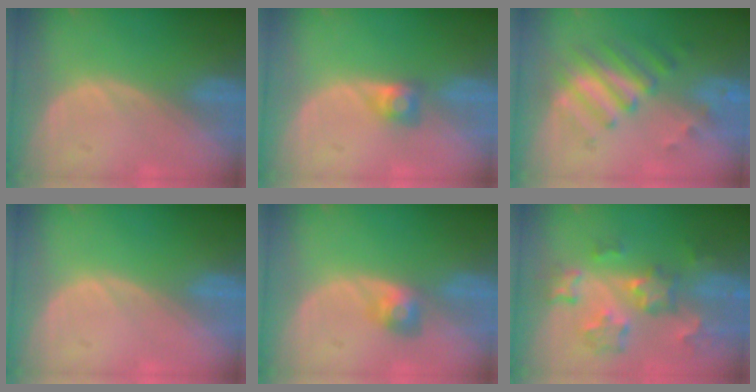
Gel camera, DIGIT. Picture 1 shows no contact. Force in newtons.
{"total": 2.7, "press": 2.5, "slide": 1.1}
{"total": 7.8, "press": 6.9, "slide": 3.6}
{"total": 0.0}
{"total": 3.0, "press": 2.7, "slide": 1.4}
{"total": 9.0, "press": 7.9, "slide": 4.2}